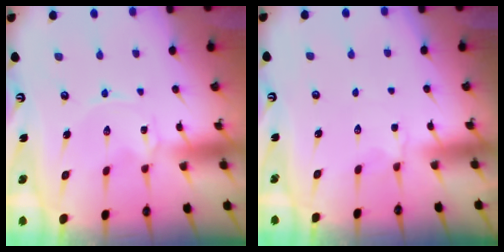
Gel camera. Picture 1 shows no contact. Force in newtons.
{"total": 2.3, "press": 2.0, "slide": 1.2}